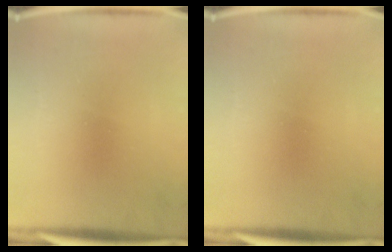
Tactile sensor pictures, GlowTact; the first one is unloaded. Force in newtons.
{"total": 0.0}